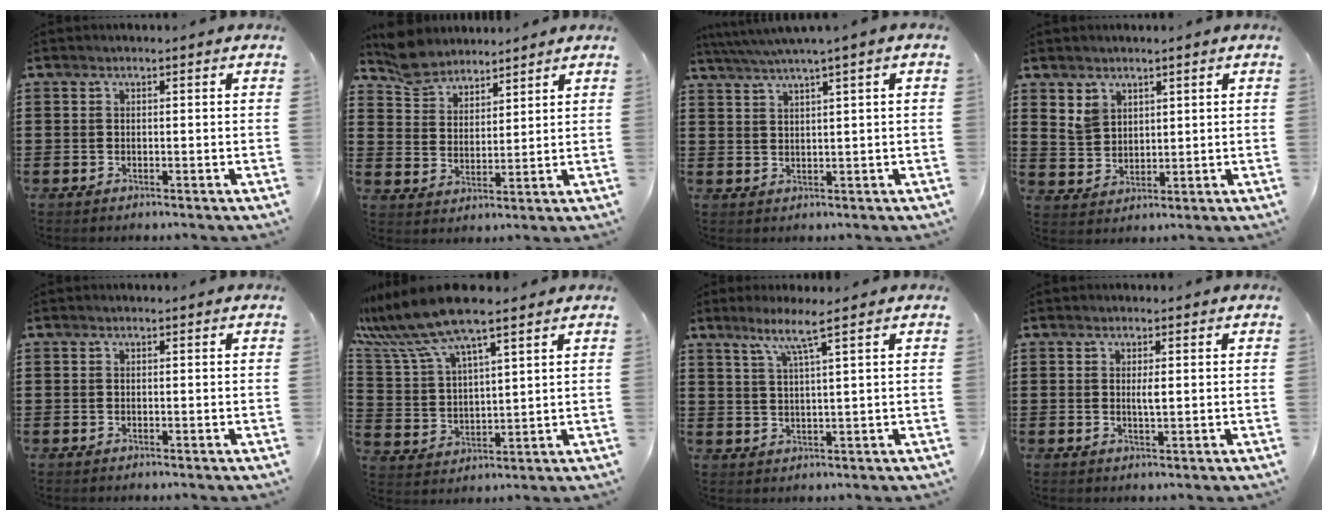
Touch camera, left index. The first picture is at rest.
{"total": 5.6, "force": [5.2, 2.2, 0.3], "torque": [-0.032, -0.008, 0.099]}
{"total": 2.7, "force": [1.7, -0.5, 2.1], "torque": [-0.045, -0.003, 0.028]}
{"total": 3.6, "force": [2.5, 2.5, 0.7], "torque": [-0.023, 0.009, 0.049]}
{"total": 0.0}
{"total": 10.7, "force": [8.7, 1.5, 6.0], "torque": [-0.154, -0.033, 0.150]}
{"total": 6.8, "force": [4.4, -0.9, 5.1], "torque": [-0.113, -0.014, 0.071]}
{"total": 1.9, "force": [0.3, 0.3, 1.9], "torque": [-0.037, 0.000, 0.004]}